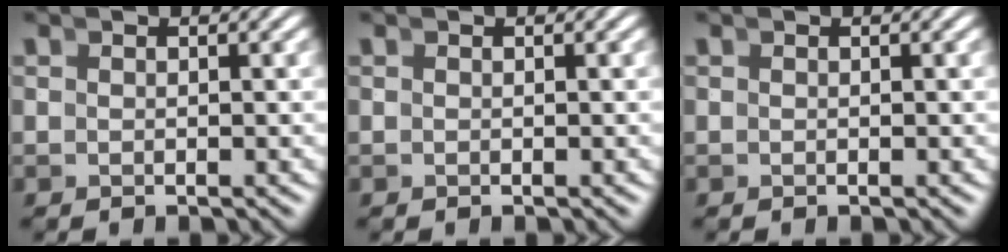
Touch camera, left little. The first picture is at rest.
{"total": 0.0}
{"total": 0.0}